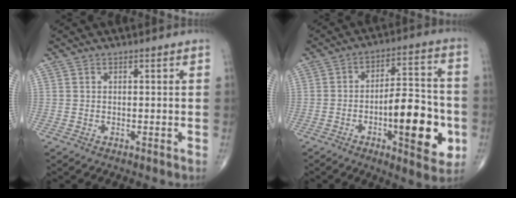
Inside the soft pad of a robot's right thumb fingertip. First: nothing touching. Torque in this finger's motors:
{"motor_torque": [1.13, 2.32, 1.68, -0.24, 0.13]}